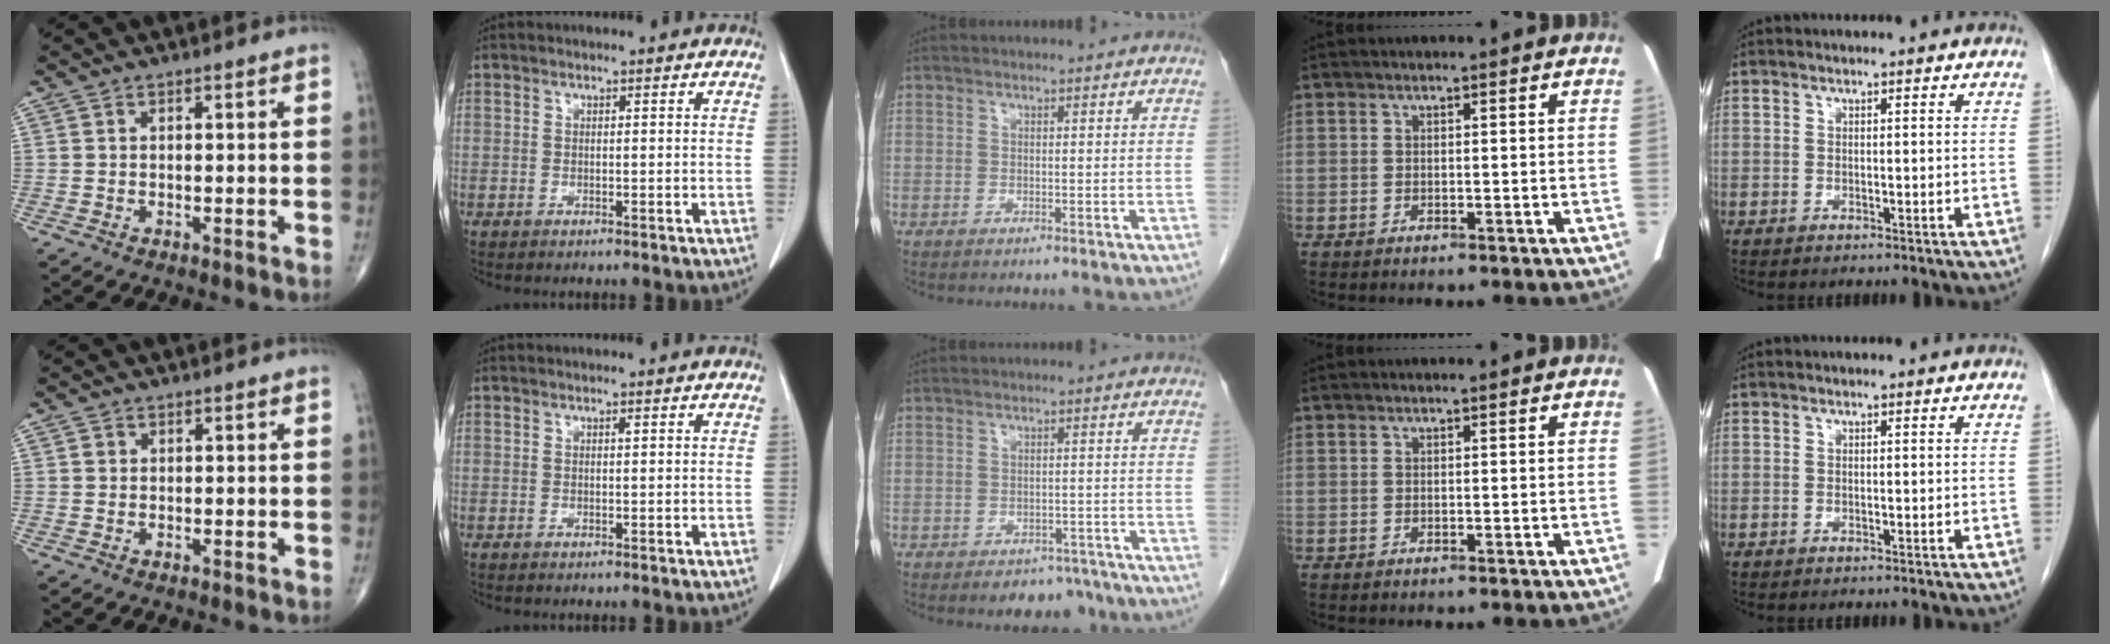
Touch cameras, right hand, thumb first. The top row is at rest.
{"thumb": {"total": 0.8, "force": [0.1, 0.8, 0.2], "torque": [0.000, 0.001, 0.002]}, "middle": {"total": 4.7, "force": [-3.7, 2.5, 1.4], "torque": [-0.007, 0.007, -0.049]}}